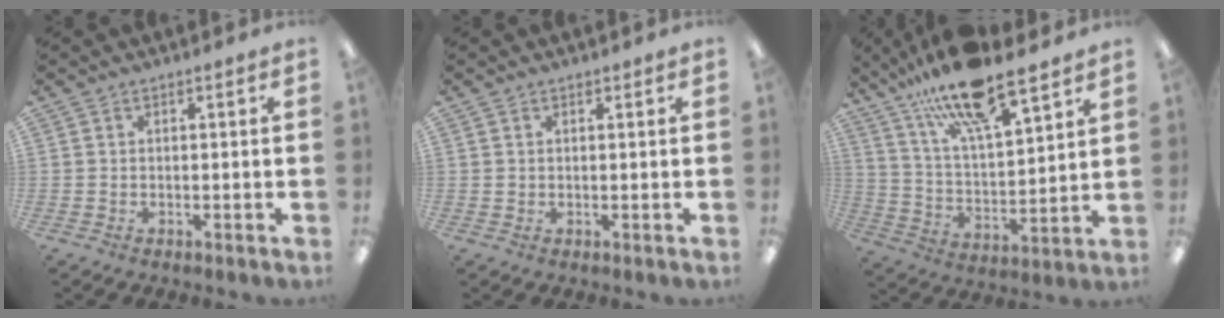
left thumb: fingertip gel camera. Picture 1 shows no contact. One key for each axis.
{"total": 0.8, "fx": 0.5, "fy": 0.6, "fz": 0.0, "tx": 0.000, "ty": 0.002, "tz": 0.009}
{"total": 18.0, "fx": 14.4, "fy": 4.7, "fz": 9.8, "tx": -0.178, "ty": -0.081, "tz": 0.245}